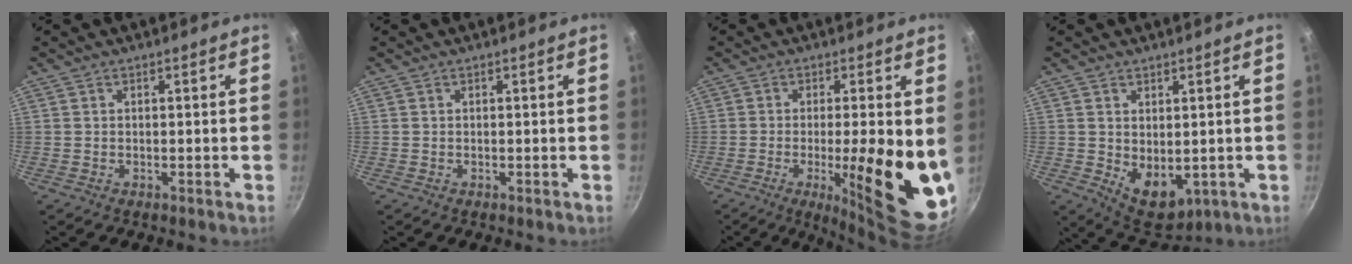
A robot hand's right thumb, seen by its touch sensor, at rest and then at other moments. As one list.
[{"total": 0.0}, {"total": 17.4, "force": [-2.2, 4.4, 16.7], "torque": [-0.216, -0.024, -0.027]}, {"total": 7.7, "force": [0.2, 5.0, 5.8], "torque": [-0.066, -0.020, 0.023]}]